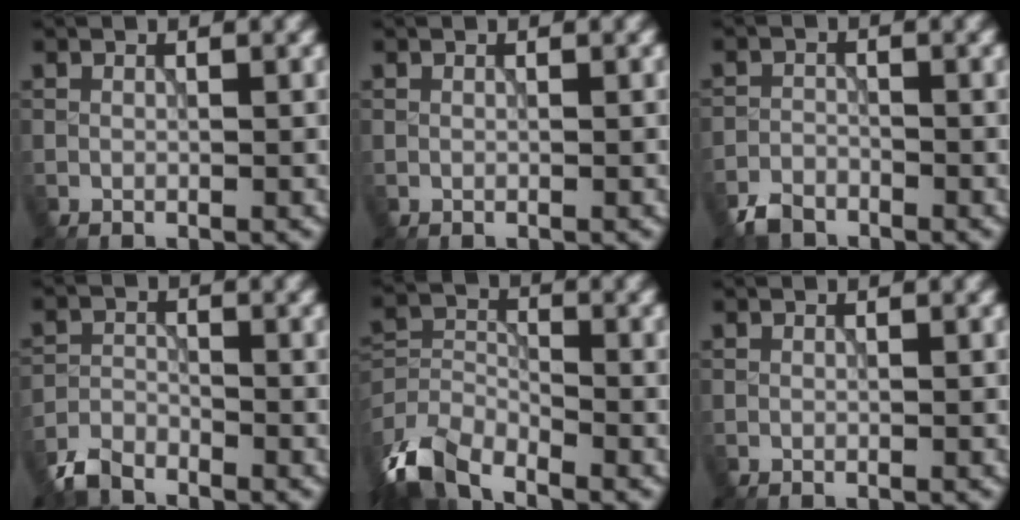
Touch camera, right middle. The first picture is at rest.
{"total": 0.0}
{"total": 2.6, "force": [-2.2, 1.1, 0.7], "torque": [-0.012, -0.003, -0.053]}
{"total": 3.1, "force": [-2.8, 1.1, 0.9], "torque": [-0.019, -0.003, -0.066]}
{"total": 7.2, "force": [-5.2, 3.1, 3.9], "torque": [-0.081, -0.009, -0.114]}
{"total": 0.0}